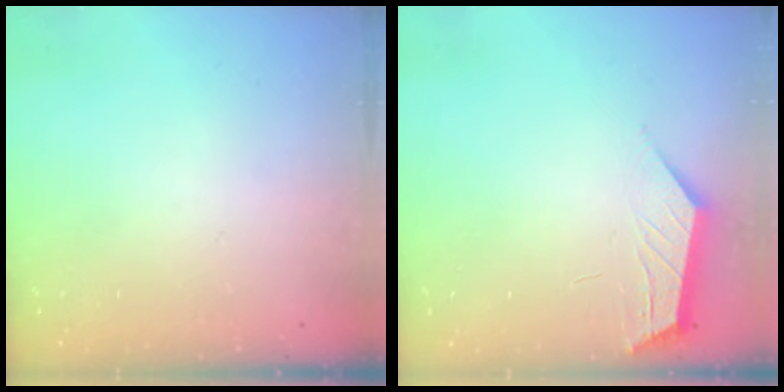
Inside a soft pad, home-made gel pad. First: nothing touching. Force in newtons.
{"total": 1.8, "press": 1.7, "slide": 0.4}